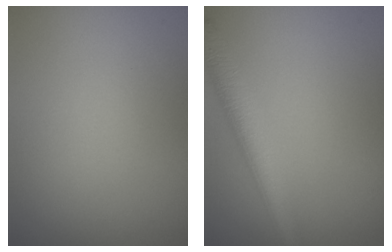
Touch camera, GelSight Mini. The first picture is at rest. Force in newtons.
{"total": 4.2, "press": 4.2, "slide": 0.1}